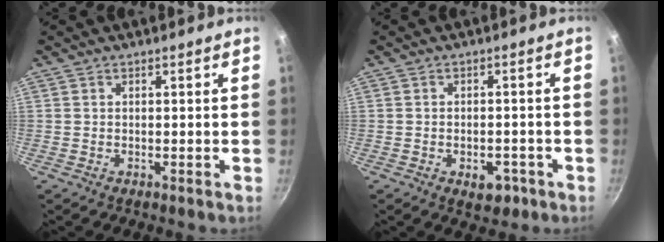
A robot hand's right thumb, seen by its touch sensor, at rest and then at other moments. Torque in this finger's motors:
{"motor_torque": [-0.32, 0.17, 0.01, 0.39, -0.01]}